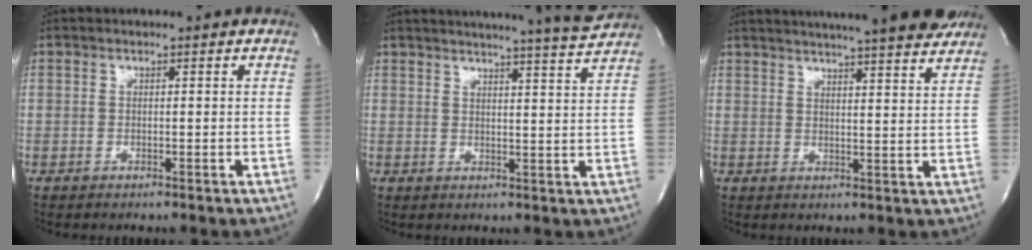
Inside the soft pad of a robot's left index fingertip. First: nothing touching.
{"total": 13.4, "force": [12.7, -1.5, 4.2], "torque": [-0.072, -0.045, 0.154]}
{"total": 22.0, "force": [19.6, 1.8, 9.9], "torque": [-0.158, 0.001, 0.249]}